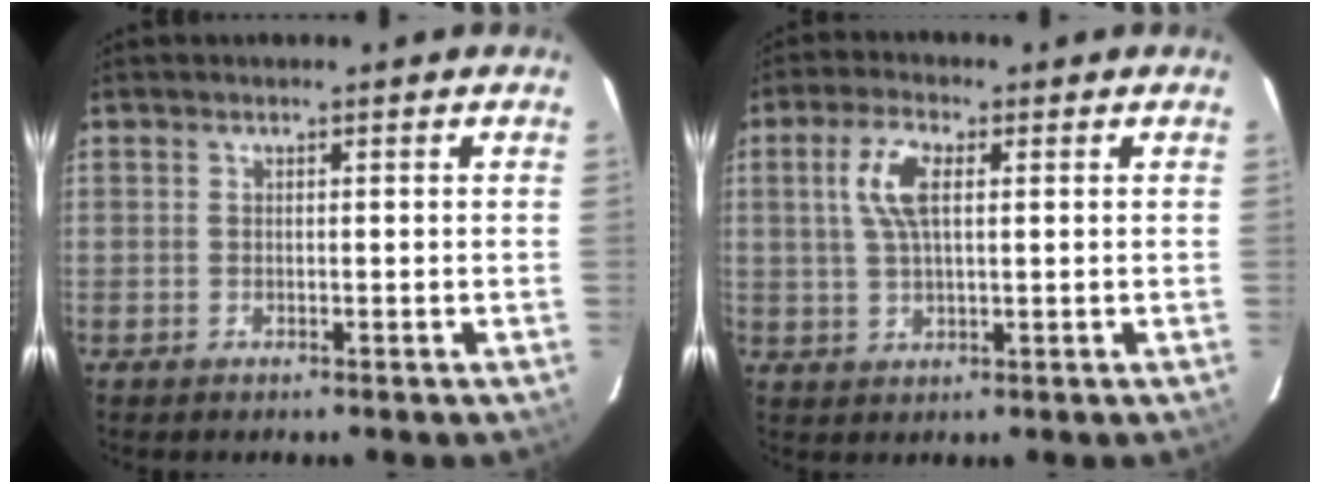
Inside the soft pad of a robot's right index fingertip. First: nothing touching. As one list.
[{"total": 6.7, "force": [1.6, 2.7, 5.9], "torque": [-0.120, 0.011, 0.034]}]